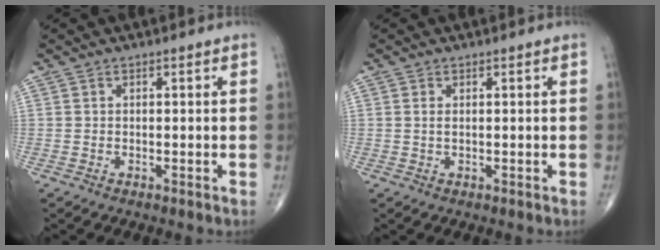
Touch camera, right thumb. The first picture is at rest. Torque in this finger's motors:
{"motor_torque": [-0.20, -0.26, 0.00, 0.35, -0.03]}